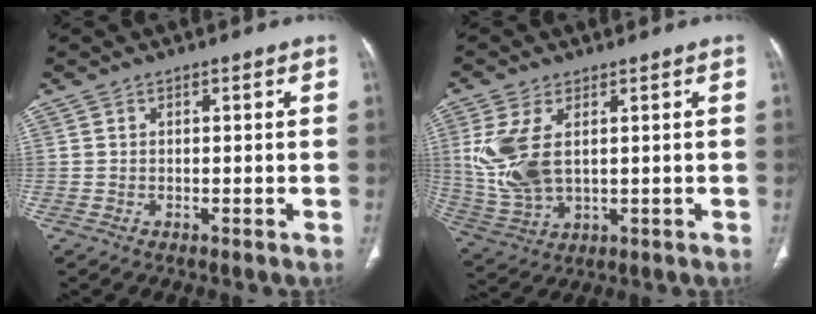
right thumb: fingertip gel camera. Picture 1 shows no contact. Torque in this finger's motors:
{"motor_torque": [0.09, 0.04, 0.69, 1.02, 0.24]}